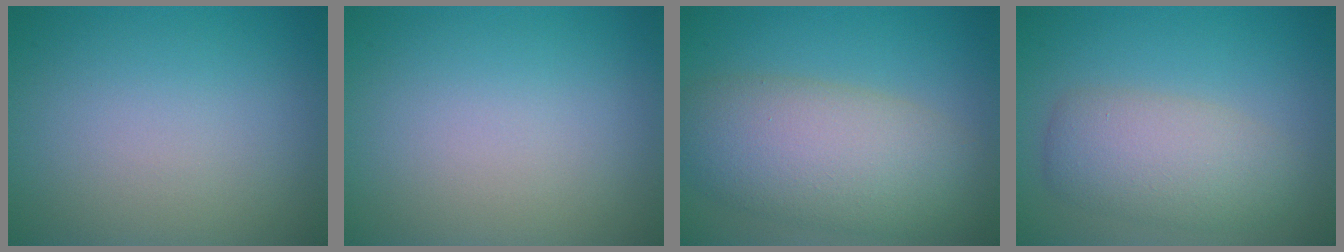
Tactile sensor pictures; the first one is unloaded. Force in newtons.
{"total": 0.0}
{"total": 8.1, "press": 8.1, "slide": 0.5}
{"total": 4.9, "press": 4.9, "slide": 0.1}